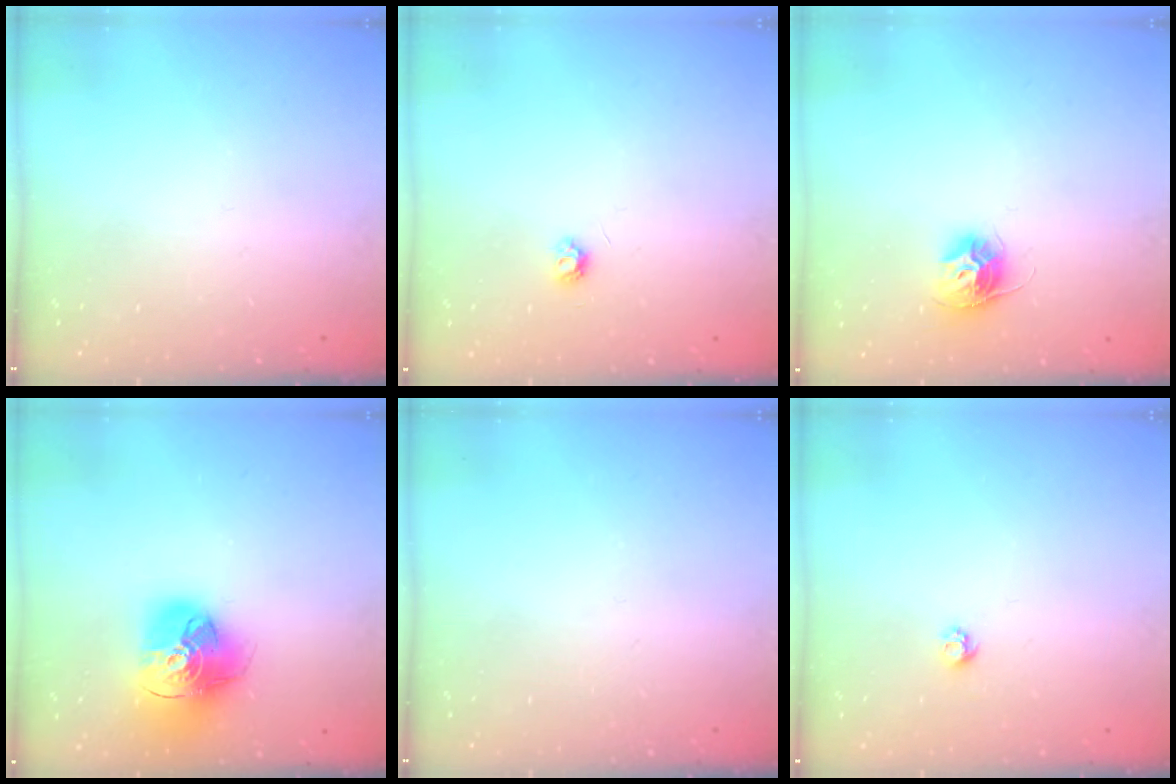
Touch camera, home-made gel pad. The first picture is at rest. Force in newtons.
{"total": 3.7, "press": 3.7, "slide": 0.4}
{"total": 10.3, "press": 10.3, "slide": 0.8}
{"total": 18.3, "press": 18.2, "slide": 2.0}
{"total": 0.0}
{"total": 3.8, "press": 3.7, "slide": 0.5}